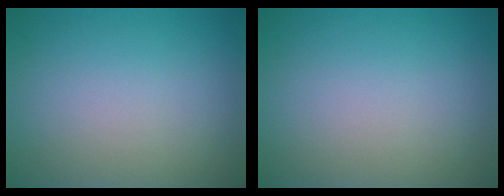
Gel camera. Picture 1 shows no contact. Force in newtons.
{"total": 0.0}